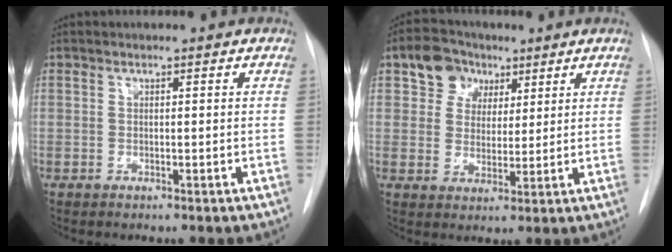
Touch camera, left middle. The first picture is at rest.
{"total": 6.6, "force": [3.4, 5.3, 2.0], "torque": [-0.036, 0.025, 0.060]}